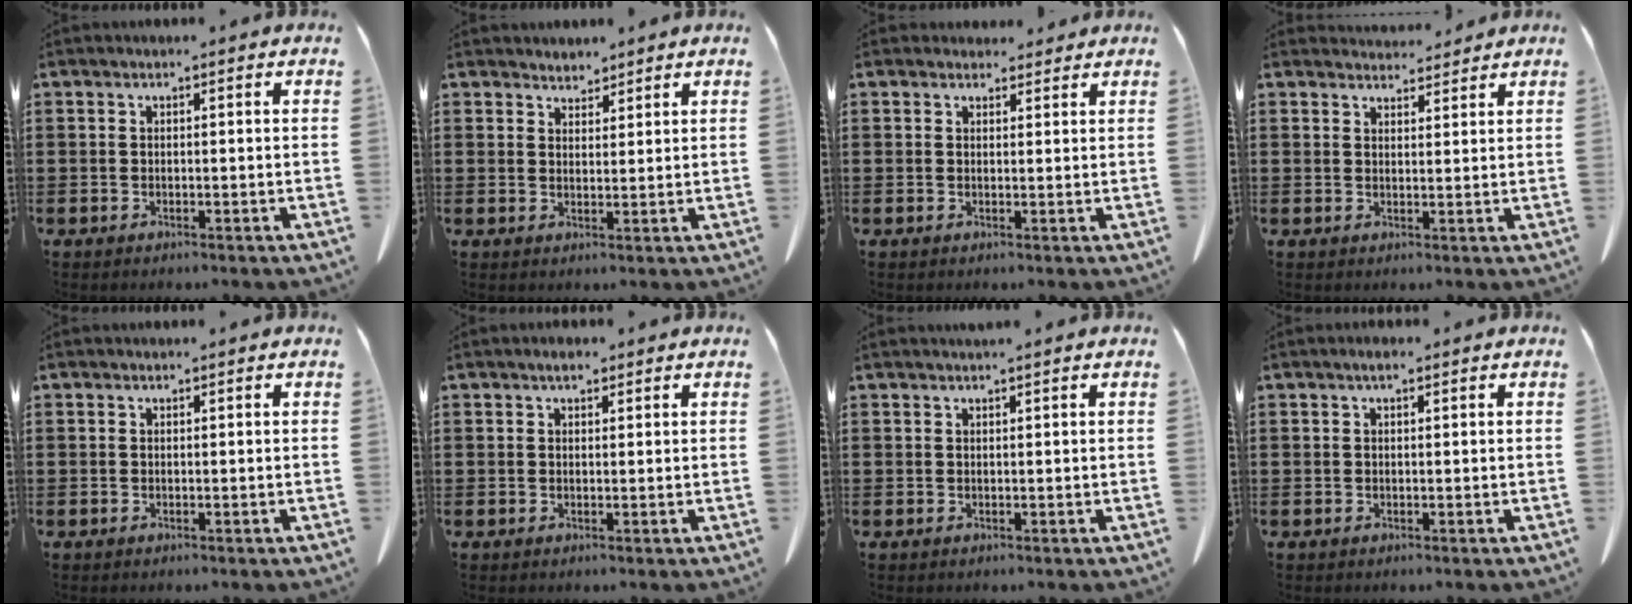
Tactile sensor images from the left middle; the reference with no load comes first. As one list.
[{"total": 2.6, "force": [2.5, 0.7, -0.3], "torque": [-0.001, -0.004, 0.048]}, {"total": 2.1, "force": [1.9, 0.9, 0.2], "torque": [-0.001, 0.000, 0.034]}, {"total": 3.3, "force": [3.3, 0.7, 0.1], "torque": [-0.001, -0.013, 0.061]}, {"total": 0.0}, {"total": 1.8, "force": [1.4, 0.7, 0.9], "torque": [-0.013, 0.002, 0.023]}, {"total": 0.7, "force": [0.7, -0.1, 0.2], "torque": [-0.005, -0.002, 0.014]}, {"total": 1.2, "force": [0.6, 0.4, 0.9], "torque": [-0.020, 0.003, 0.010]}]